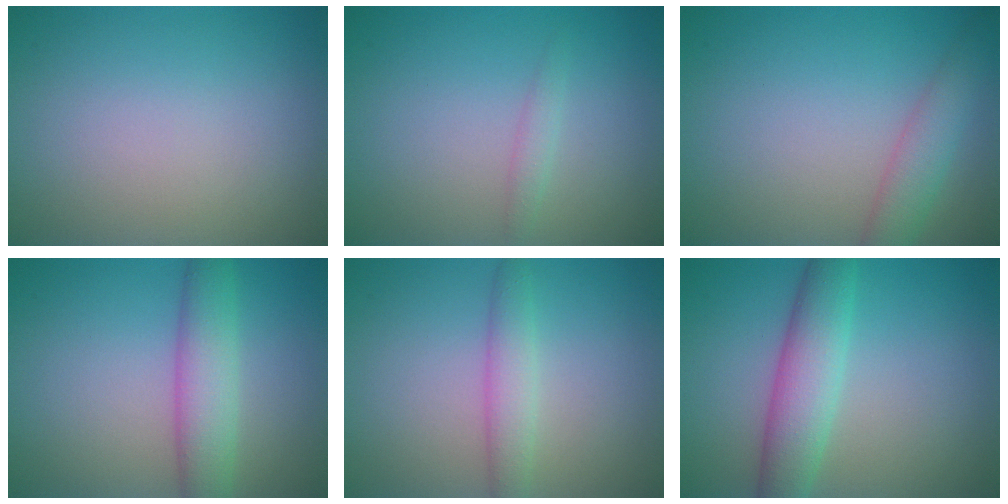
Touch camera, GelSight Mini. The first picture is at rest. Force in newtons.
{"total": 1.0, "press": 1.0, "slide": 0.0}
{"total": 3.0, "press": 3.0, "slide": 0.1}
{"total": 4.5, "press": 4.5, "slide": 0.1}
{"total": 2.4, "press": 2.4, "slide": 0.1}
{"total": 4.9, "press": 4.9, "slide": 0.1}